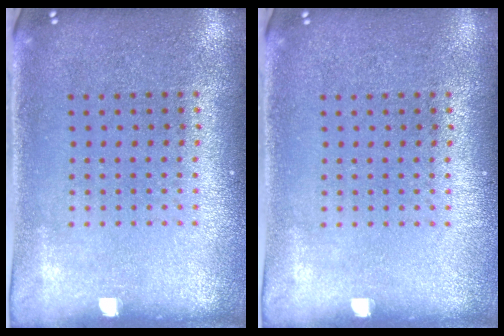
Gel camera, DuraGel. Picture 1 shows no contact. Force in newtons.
{"total": 0.0}